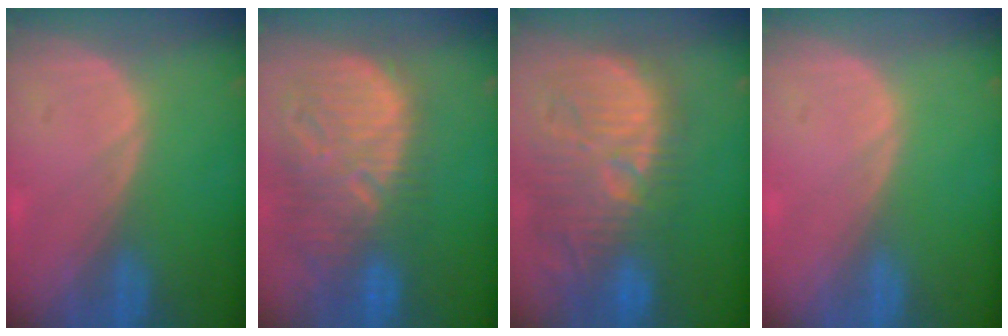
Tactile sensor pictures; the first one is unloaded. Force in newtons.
{"total": 13.2, "press": 11.5, "slide": 6.7}
{"total": 13.5, "press": 12.5, "slide": 5.0}
{"total": 0.0}